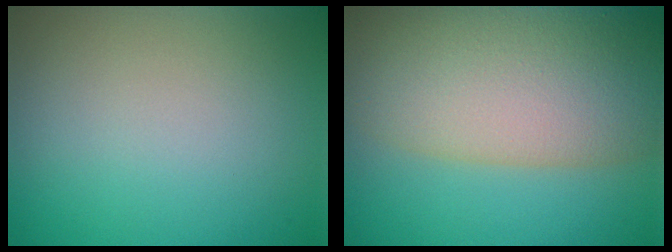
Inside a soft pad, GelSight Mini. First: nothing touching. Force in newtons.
{"total": 12.3, "press": 12.2, "slide": 0.8}